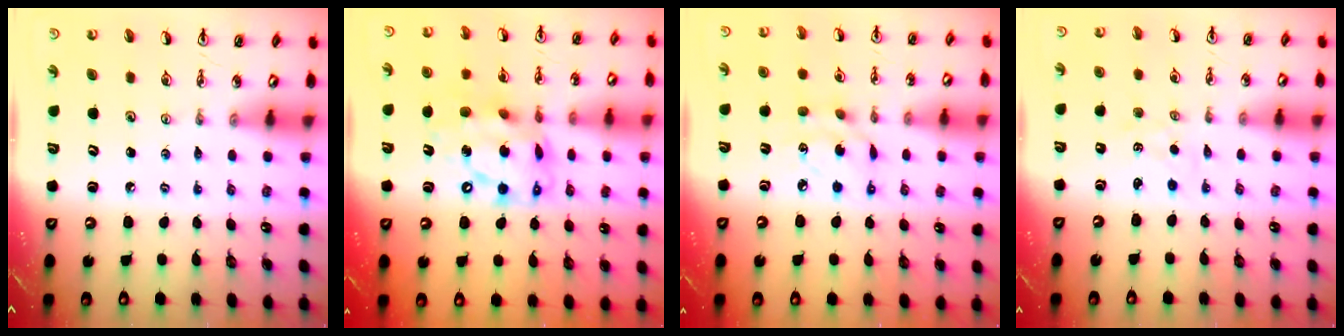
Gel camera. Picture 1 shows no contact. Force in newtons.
{"total": 17.4, "press": 17.4, "slide": 1.4}
{"total": 8.6, "press": 8.6, "slide": 0.4}
{"total": 1.5, "press": 1.4, "slide": 0.3}